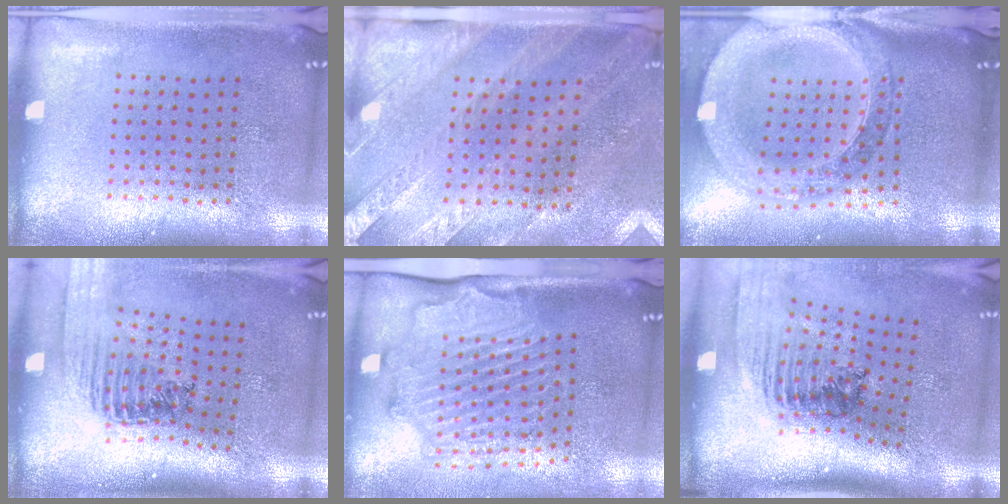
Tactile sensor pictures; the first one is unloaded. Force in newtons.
{"total": 2.4, "press": 2.1, "slide": 1.2}
{"total": 2.7, "press": 2.4, "slide": 1.4}
{"total": 1.5, "press": 1.5, "slide": 0.2}
{"total": 2.2, "press": 2.1, "slide": 0.1}
{"total": 2.0, "press": 1.4, "slide": 1.4}